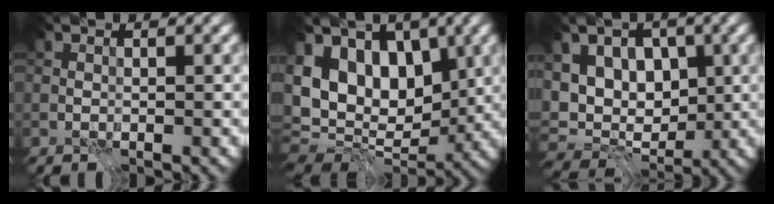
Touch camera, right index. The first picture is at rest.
{"total": 11.9, "force": [2.6, 8.1, 8.4], "torque": [-0.146, 0.018, 0.033]}
{"total": 10.3, "force": [2.8, 7.0, 7.0], "torque": [-0.095, 0.040, 0.024]}